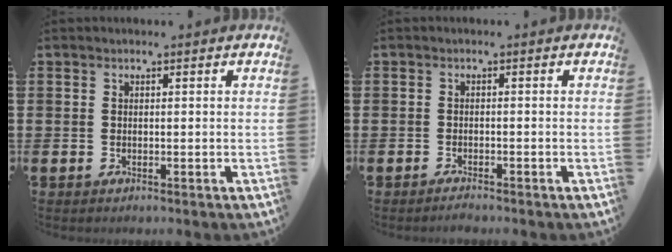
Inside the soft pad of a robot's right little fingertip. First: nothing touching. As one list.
[{"total": 0.7, "force": [-0.7, 0.0, 0.1], "torque": [-0.004, -0.003, -0.012]}]